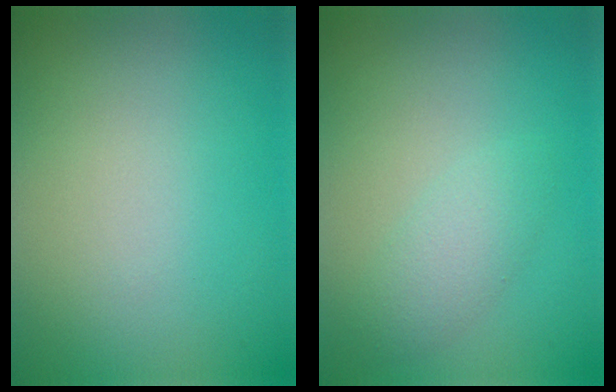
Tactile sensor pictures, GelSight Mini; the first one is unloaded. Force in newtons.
{"total": 2.1, "press": 2.1, "slide": 0.1}